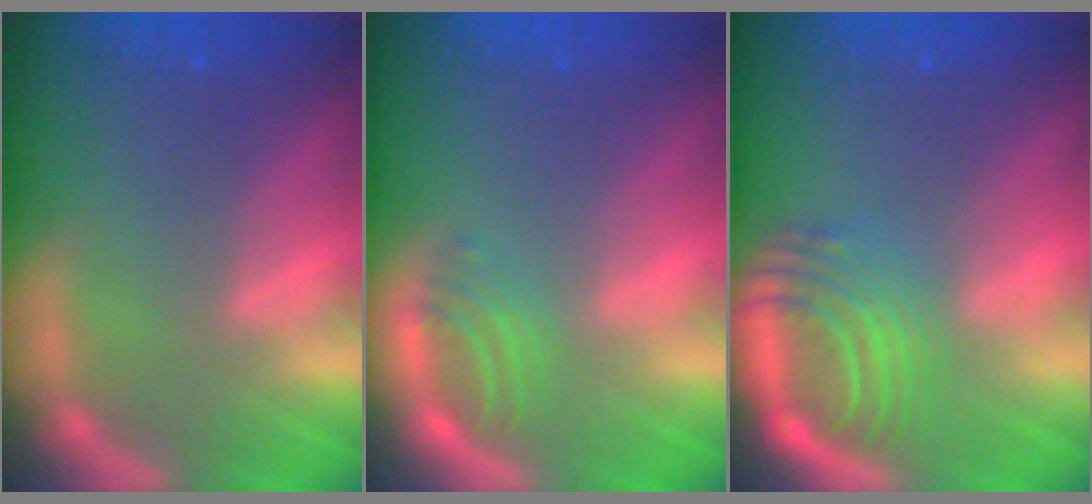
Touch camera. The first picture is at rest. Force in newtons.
{"total": 2.5}
{"total": 7.1}